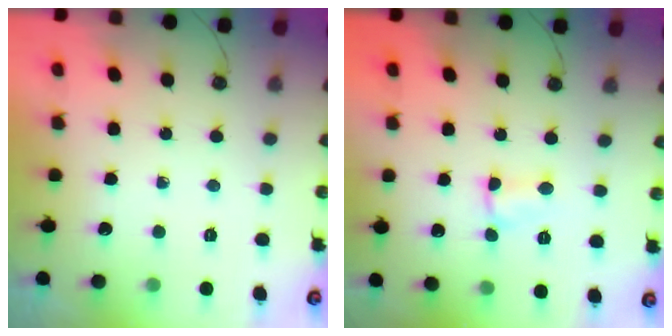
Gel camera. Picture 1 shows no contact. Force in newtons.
{"total": 1.9, "press": 1.9, "slide": 0.3}